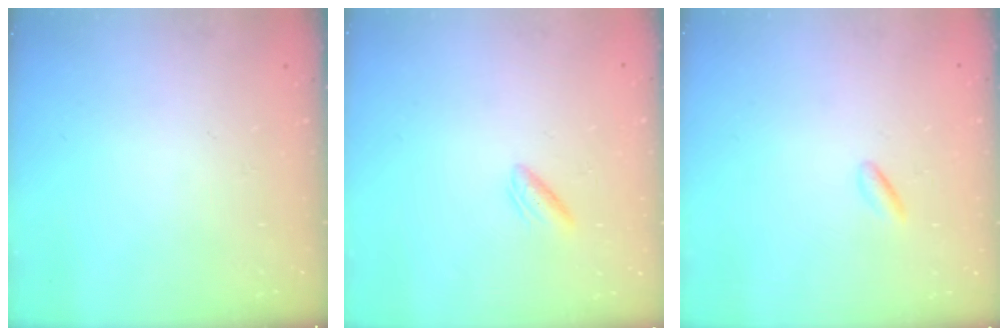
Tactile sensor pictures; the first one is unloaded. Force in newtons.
{"total": 2.1, "press": 1.9, "slide": 0.9}
{"total": 0.9, "press": 0.7, "slide": 0.5}